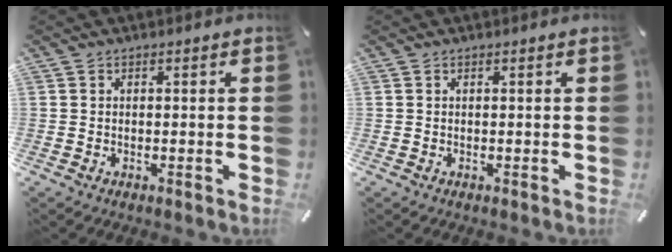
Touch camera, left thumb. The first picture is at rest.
{"total": 0.0}